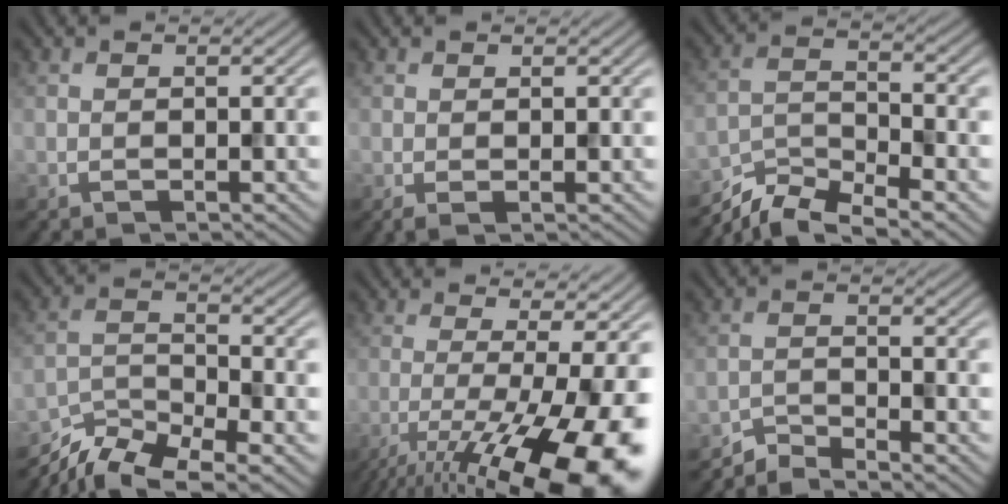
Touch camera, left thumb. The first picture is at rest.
{"total": 0.8, "force": [0.1, 0.2, 0.8], "torque": [-0.016, -0.002, 0.002]}
{"total": 7.1, "force": [-5.9, 1.8, 3.6], "torque": [-0.069, -0.006, -0.121]}
{"total": 8.9, "force": [-7.0, 2.6, 4.8], "torque": [-0.092, -0.007, -0.141]}
{"total": 16.8, "force": [-7.3, 4.2, 14.5], "torque": [-0.212, -0.016, -0.107]}
{"total": 3.4, "force": [-3.2, 0.4, 1.1], "torque": [-0.016, 0.000, -0.070]}